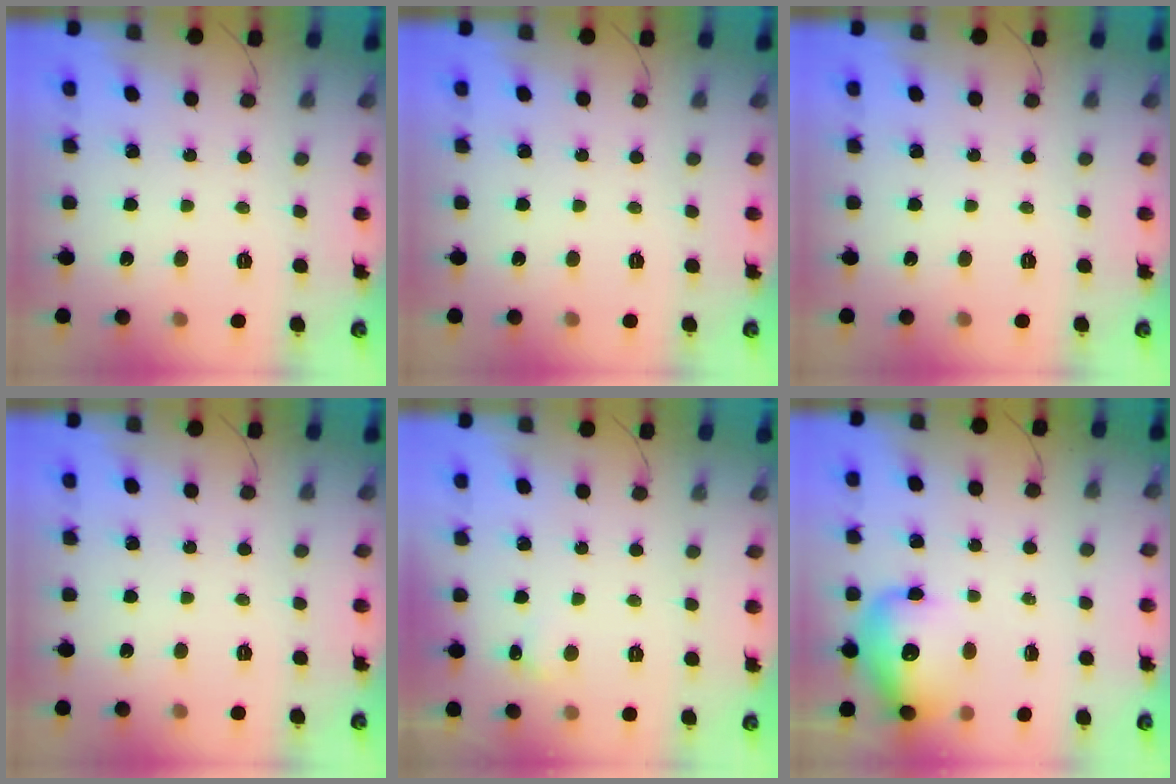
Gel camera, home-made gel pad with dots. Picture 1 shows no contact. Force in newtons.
{"total": 0.0}
{"total": 0.0}
{"total": 0.0}
{"total": 3.7, "press": 3.6, "slide": 0.8}
{"total": 13.8, "press": 13.3, "slide": 3.8}